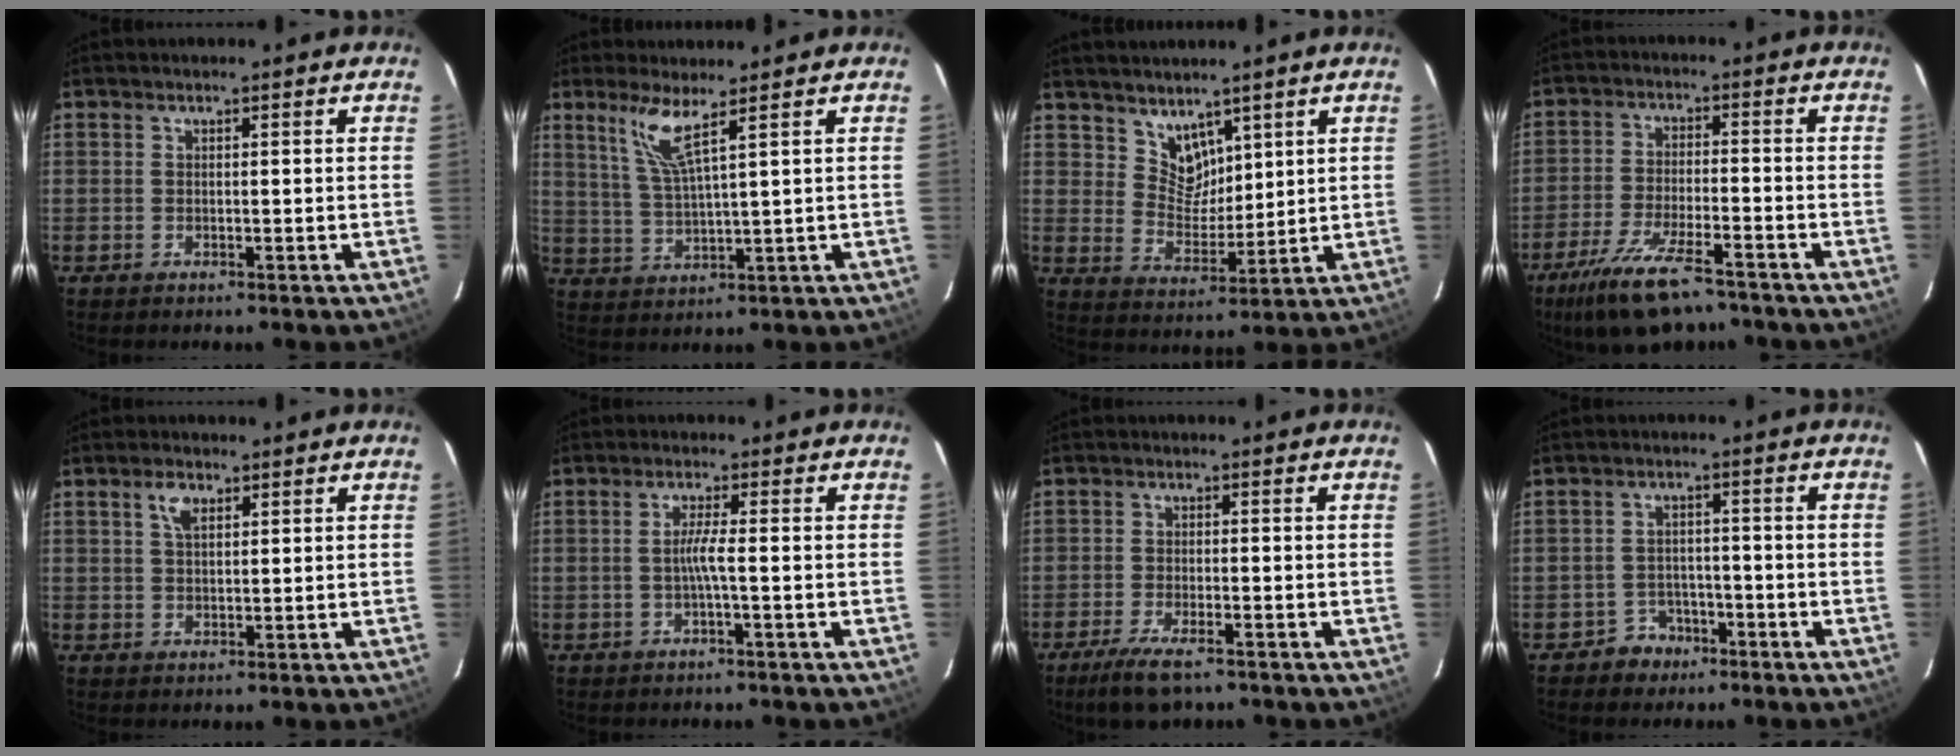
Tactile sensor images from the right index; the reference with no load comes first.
{"total": 5.9, "force": [3.8, -0.3, 4.5], "torque": [-0.095, -0.007, 0.085]}
{"total": 6.2, "force": [4.7, 3.8, 1.5], "torque": [-0.014, 0.000, 0.096]}
{"total": 13.1, "force": [-9.6, 3.9, 8.0], "torque": [-0.178, -0.027, -0.167]}
{"total": 3.0, "force": [1.6, 1.5, 2.0], "torque": [-0.039, 0.006, 0.030]}
{"total": 2.5, "force": [-0.8, -0.7, 2.3], "torque": [-0.047, -0.002, -0.014]}
{"total": 7.0, "force": [-5.2, 1.7, 4.3], "torque": [-0.107, -0.018, -0.094]}
{"total": 4.6, "force": [-3.2, 3.3, 0.0], "torque": [-0.010, 0.018, -0.047]}